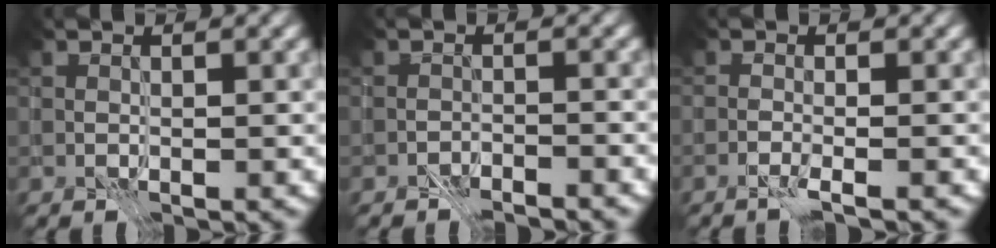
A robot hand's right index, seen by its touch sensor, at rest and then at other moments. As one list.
[{"total": 2.2, "force": [-2.2, 0.0, 0.0], "torque": [0.002, 0.004, -0.039]}, {"total": 1.2, "force": [-1.1, -0.1, 0.5], "torque": [-0.005, 0.002, -0.028]}]